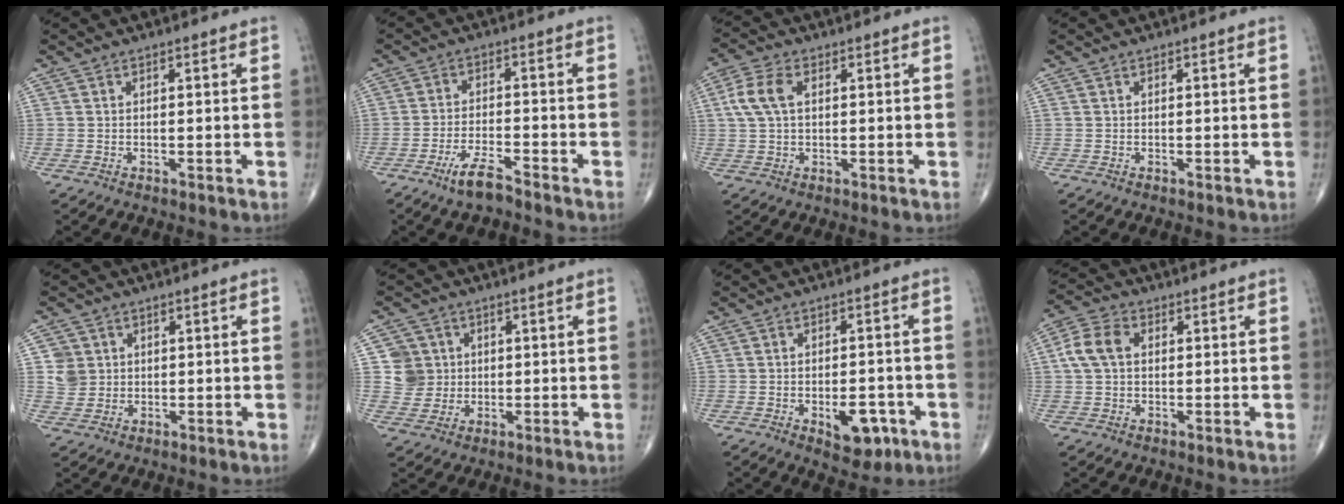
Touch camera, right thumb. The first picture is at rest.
{"total": 5.5, "force": [-4.2, 1.1, 3.3], "torque": [-0.067, 0.016, -0.081]}
{"total": 6.3, "force": [1.4, 3.7, 5.0], "torque": [-0.119, 0.015, 0.025]}
{"total": 0.0}
{"total": 4.3, "force": [1.1, 4.1, 0.9], "torque": [0.004, -0.003, 0.023]}
{"total": 5.9, "force": [1.1, 5.8, 0.6], "torque": [0.021, 0.001, 0.019]}
{"total": 7.2, "force": [-2.9, 3.9, 5.3], "torque": [-0.051, 0.012, -0.032]}
{"total": 6.7, "force": [1.0, 4.7, 4.6], "torque": [-0.096, 0.019, 0.015]}